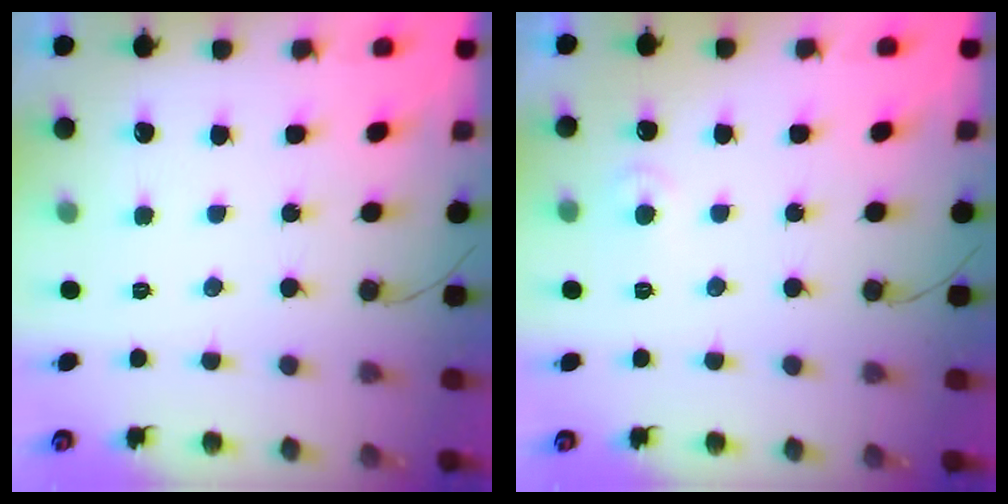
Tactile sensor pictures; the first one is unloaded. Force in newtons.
{"total": 3.6, "press": 3.6, "slide": 0.4}